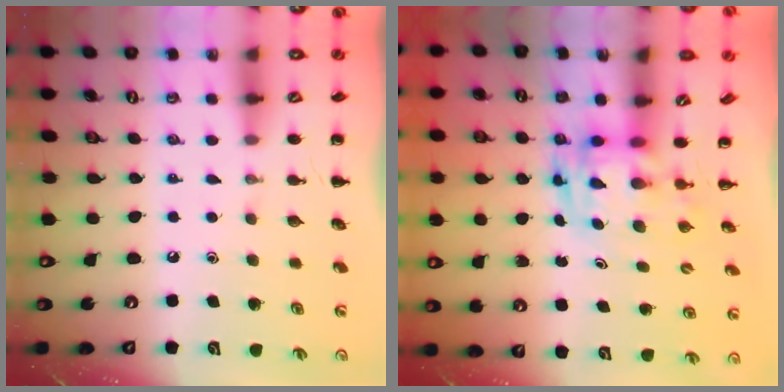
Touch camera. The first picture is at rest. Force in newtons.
{"total": 3.0, "press": 3.0, "slide": 0.6}